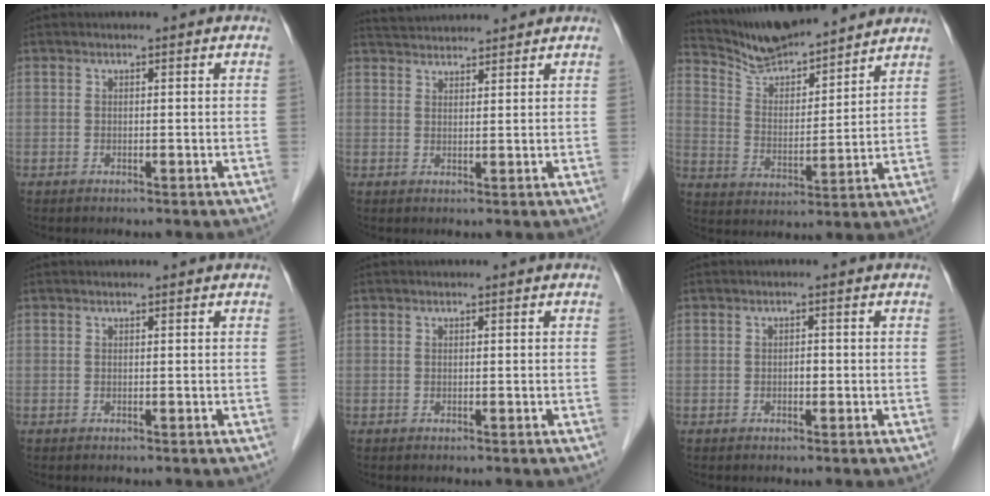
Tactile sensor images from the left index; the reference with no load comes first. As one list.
[{"total": 6.1, "force": [5.9, 0.5, 1.2], "torque": [-0.025, 0.034, 0.092]}, {"total": 12.3, "force": [11.6, 1.7, 3.4], "torque": [-0.067, 0.008, 0.207]}, {"total": 0.0}, {"total": 0.0}, {"total": 1.0, "force": [-0.5, 0.5, 0.7], "torque": [-0.008, -0.001, -0.012]}]